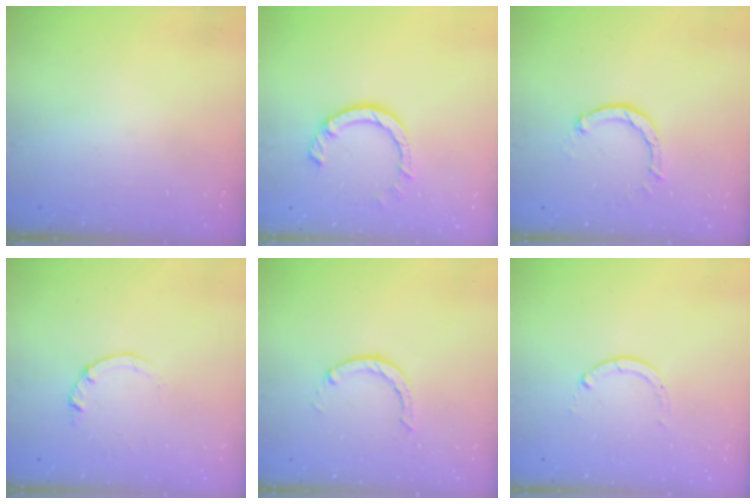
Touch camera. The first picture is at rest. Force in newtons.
{"total": 7.1, "press": 7.0, "slide": 1.1}
{"total": 3.0, "press": 3.0, "slide": 0.4}
{"total": 0.9, "press": 0.8, "slide": 0.2}
{"total": 0.0}
{"total": 0.0}